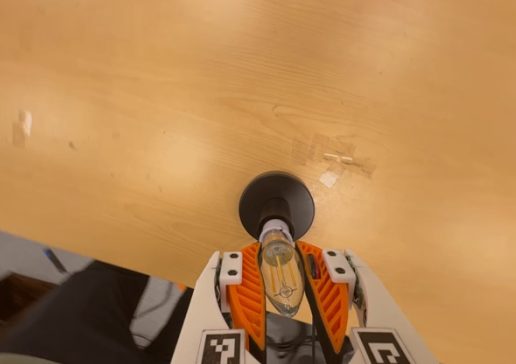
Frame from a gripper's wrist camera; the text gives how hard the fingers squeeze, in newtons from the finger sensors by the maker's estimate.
{"total": 20.7, "left": 20.7, "right": 20.7}